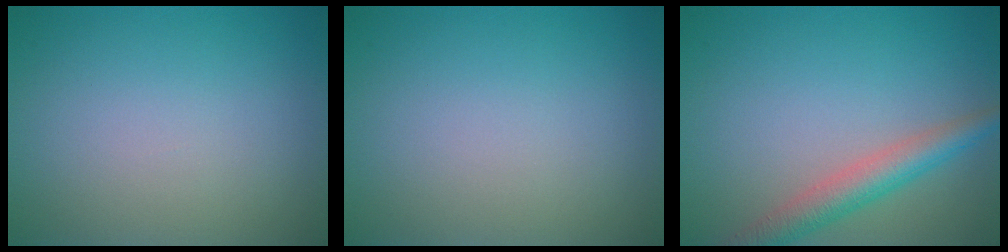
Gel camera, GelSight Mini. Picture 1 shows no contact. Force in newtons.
{"total": 0.0}
{"total": 3.8, "press": 3.8, "slide": 0.1}